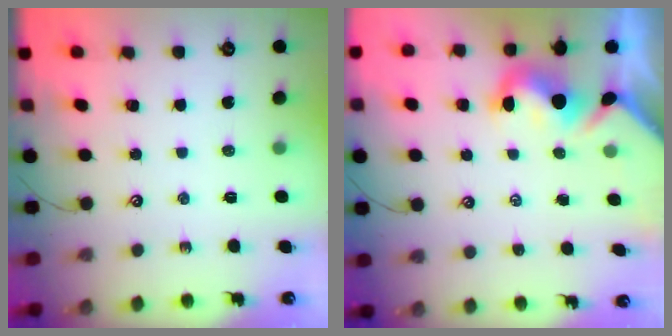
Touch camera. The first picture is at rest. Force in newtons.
{"total": 3.5, "press": 3.4, "slide": 0.9}